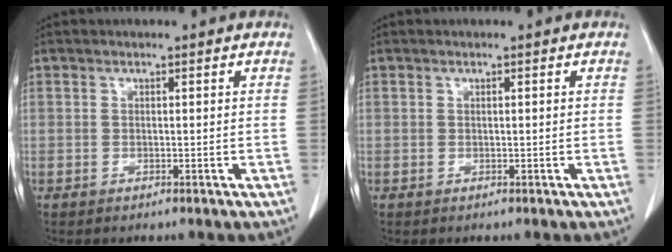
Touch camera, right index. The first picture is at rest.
{"total": 0.0}